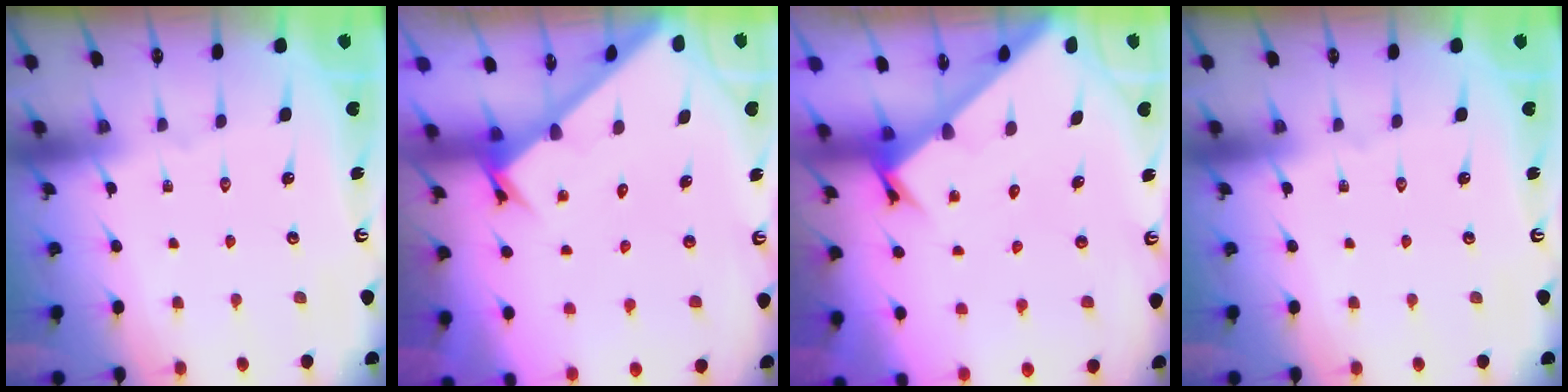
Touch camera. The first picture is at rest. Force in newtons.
{"total": 2.2, "press": 2.2, "slide": 0.1}
{"total": 2.1, "press": 2.1, "slide": 0.2}
{"total": 0.0}